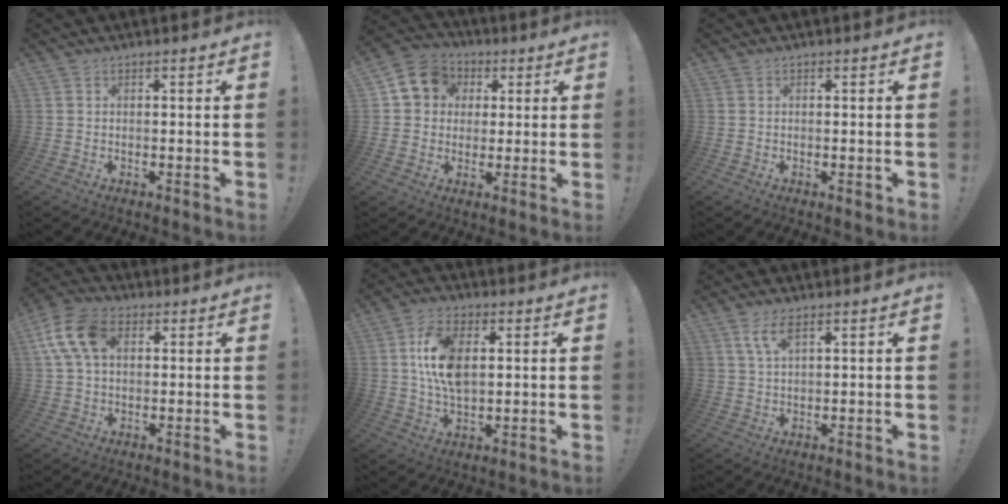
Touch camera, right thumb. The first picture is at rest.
{"total": 10.9, "force": [3.0, 9.6, 4.3], "torque": [-0.060, 0.003, 0.063]}
{"total": 0.6, "force": [0.0, 0.3, 0.5], "torque": [-0.009, 0.002, 0.001]}
{"total": 13.1, "force": [3.8, 8.5, 9.2], "torque": [-0.178, 0.005, 0.073]}
{"total": 12.7, "force": [2.4, 7.2, 10.1], "torque": [-0.191, -0.002, 0.041]}
{"total": 5.4, "force": [2.9, 1.8, 4.2], "torque": [-0.072, -0.007, 0.050]}